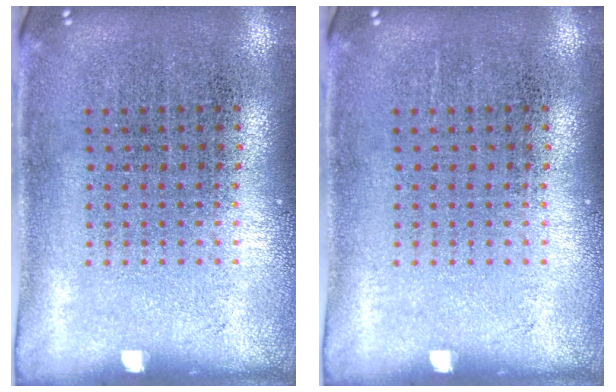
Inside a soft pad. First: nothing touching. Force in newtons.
{"total": 0.0}